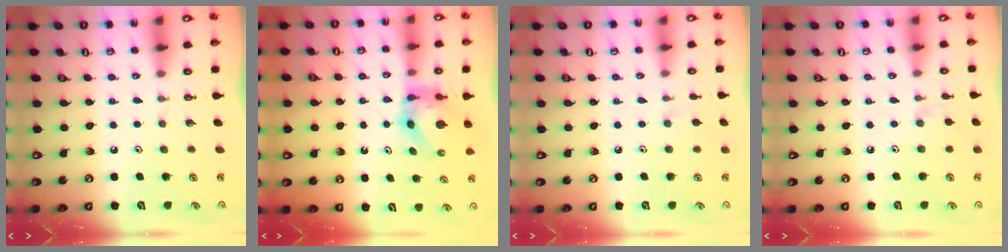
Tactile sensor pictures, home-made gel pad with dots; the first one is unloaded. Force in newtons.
{"total": 6.3, "press": 6.3, "slide": 0.2}
{"total": 5.1, "press": 5.1, "slide": 0.8}
{"total": 4.8, "press": 4.8, "slide": 0.7}